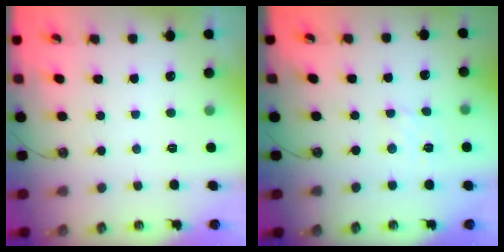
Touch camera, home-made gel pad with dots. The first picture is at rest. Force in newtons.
{"total": 2.8, "press": 2.7, "slide": 0.5}